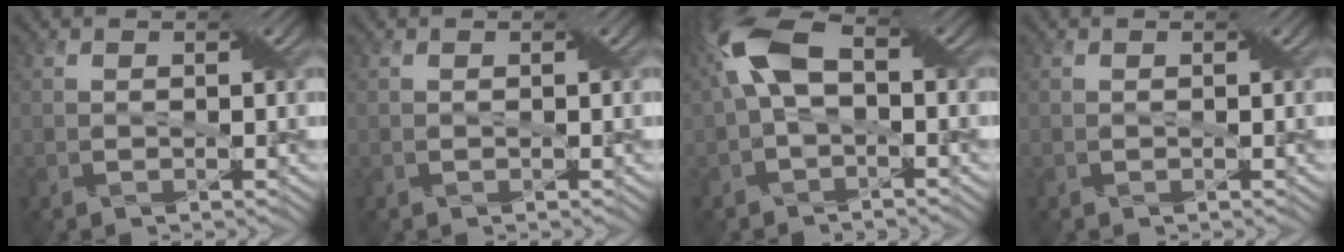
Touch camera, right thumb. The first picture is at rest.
{"total": 0.0}
{"total": 8.9, "force": [0.9, 4.5, 7.6], "torque": [-0.176, 0.028, 0.005]}
{"total": 0.0}